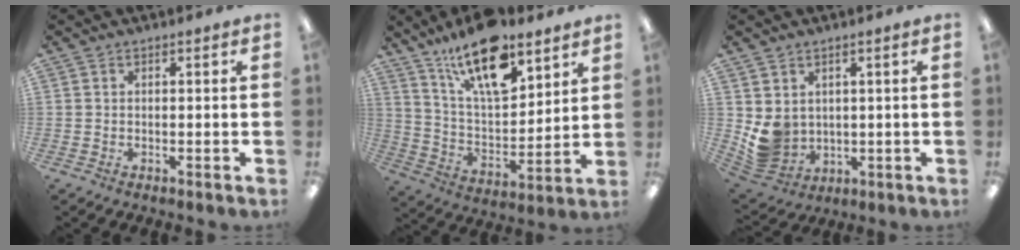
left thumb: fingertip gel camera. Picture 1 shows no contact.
{"total": 19.7, "force": [13.2, 7.8, 12.3], "torque": [-0.206, -0.070, 0.225]}
{"total": 6.5, "force": [2.3, 5.7, 2.1], "torque": [-0.068, -0.020, 0.049]}